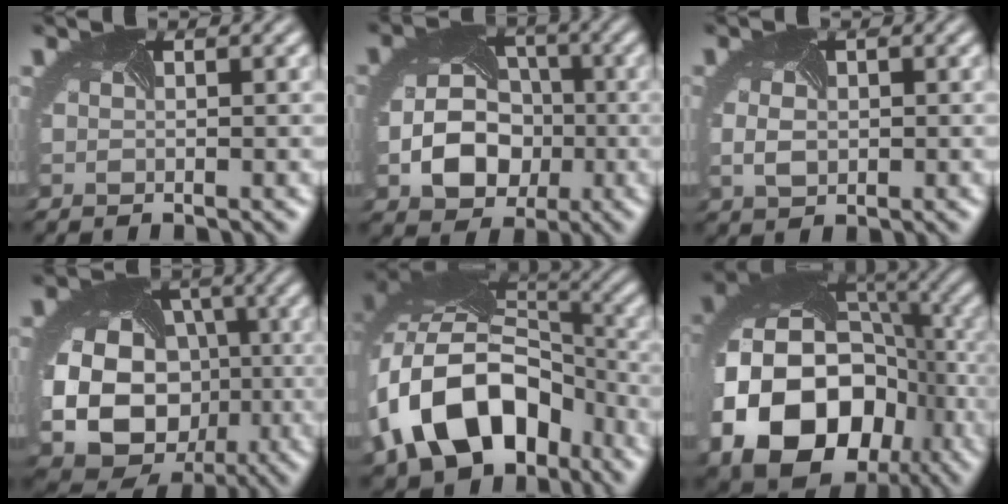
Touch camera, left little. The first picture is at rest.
{"total": 6.2, "force": [-1.9, 4.8, 3.3], "torque": [-0.071, -0.019, -0.022]}
{"total": 1.8, "force": [-0.4, 1.3, 1.3], "torque": [-0.039, -0.007, 0.004]}
{"total": 16.4, "force": [-2.6, 14.2, 7.8], "torque": [-0.182, -0.029, -0.040]}
{"total": 13.3, "force": [-5.6, 8.9, 8.2], "torque": [-0.174, -0.003, -0.096]}
{"total": 17.2, "force": [-5.5, 13.1, 9.6], "torque": [-0.193, -0.033, -0.076]}